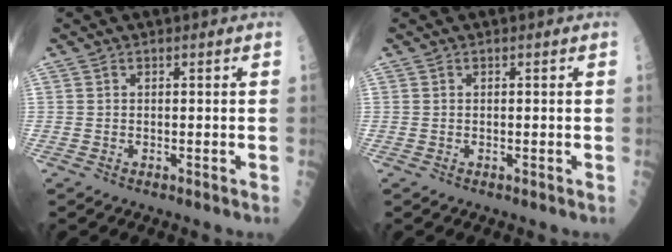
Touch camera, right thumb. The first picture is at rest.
{"total": 0.0}